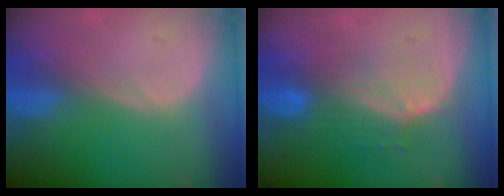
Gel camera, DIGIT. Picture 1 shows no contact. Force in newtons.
{"total": 7.5, "press": 6.8, "slide": 3.3}